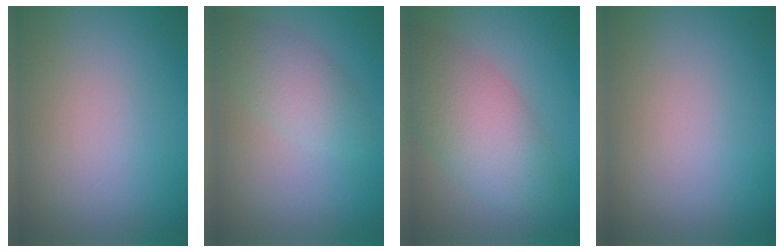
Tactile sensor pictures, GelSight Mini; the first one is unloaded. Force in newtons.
{"total": 3.1, "press": 3.1, "slide": 0.1}
{"total": 6.5, "press": 6.5, "slide": 0.2}
{"total": 0.0}